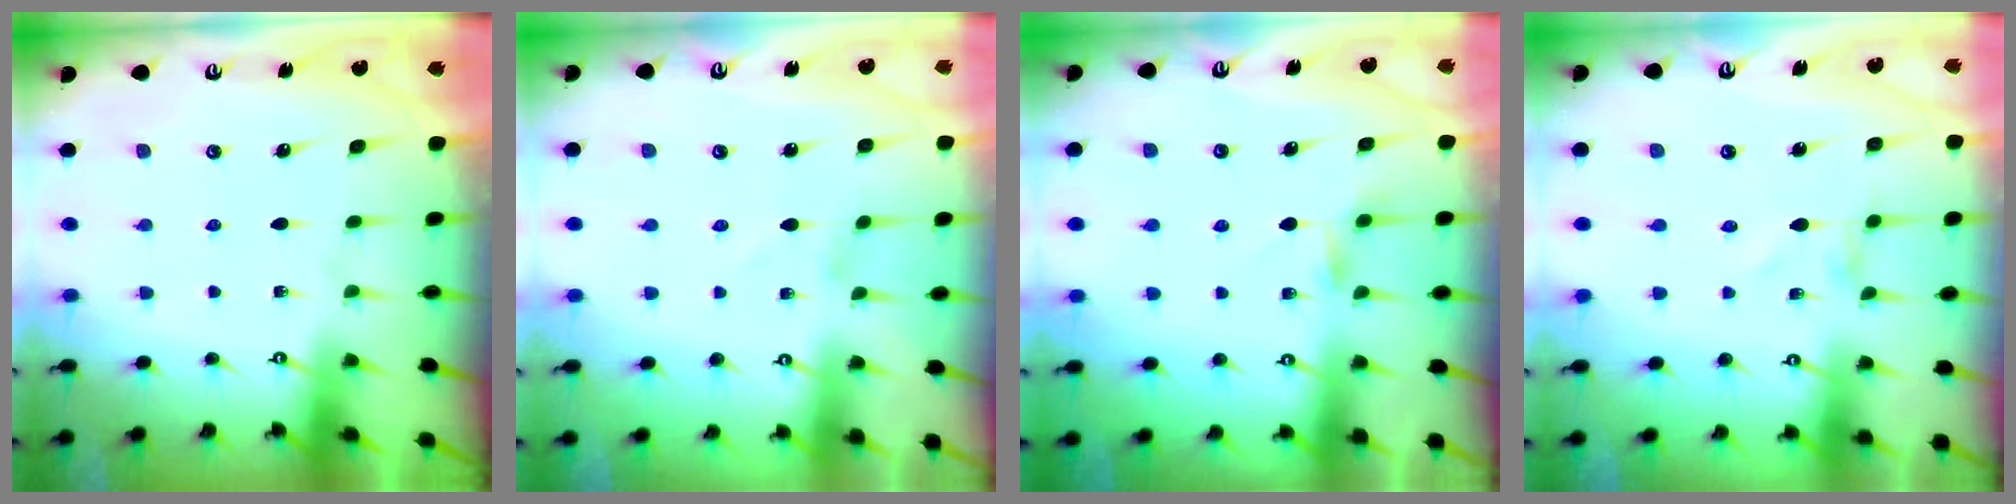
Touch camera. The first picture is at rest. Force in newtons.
{"total": 1.2, "press": 1.2, "slide": 0.1}
{"total": 3.8, "press": 3.8, "slide": 0.4}
{"total": 0.0}